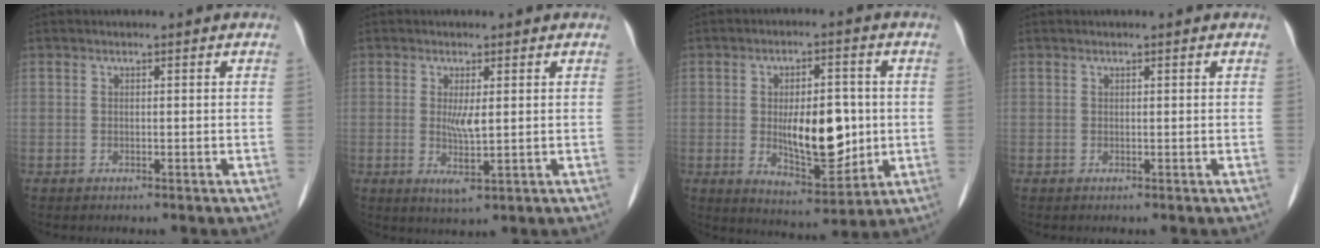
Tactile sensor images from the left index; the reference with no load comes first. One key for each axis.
{"total": 3.4, "fx": 0.4, "fy": 0.6, "fz": 3.3, "tx": -0.065, "ty": -0.010, "tz": 0.011}
{"total": 11.1, "fx": -0.3, "fy": 4.5, "fz": 10.1, "tx": -0.166, "ty": -0.008, "tz": 0.005}
{"total": 1.0, "fx": 0.9, "fy": 0.0, "fz": 0.4, "tx": -0.009, "ty": 0.006, "tz": 0.011}